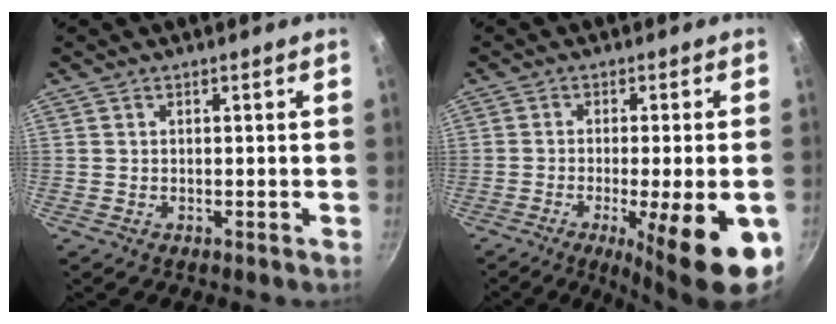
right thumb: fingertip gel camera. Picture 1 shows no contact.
{"total": 16.4, "force": [-6.2, 3.8, 14.7], "torque": [-0.195, -0.001, -0.082]}